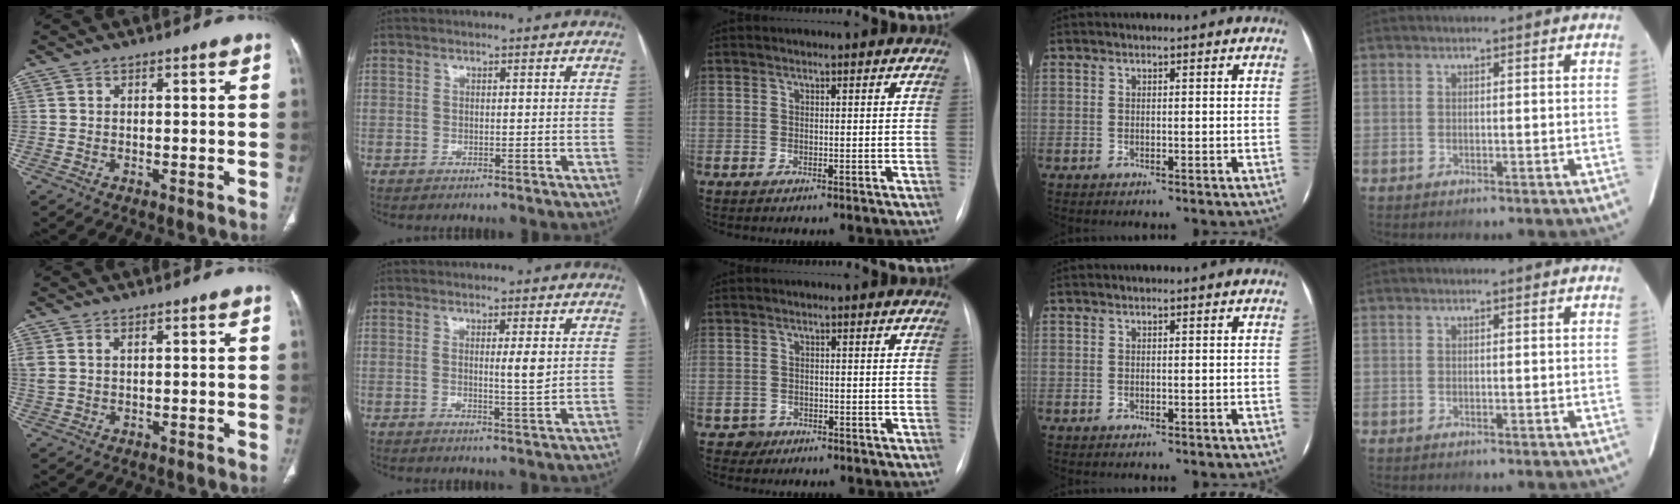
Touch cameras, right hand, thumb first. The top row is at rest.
{"thumb": {"total": 3.5, "force": [1.1, 2.1, 2.5], "torque": [-0.078, 0.013, 0.032]}, "index": {"total": 3.1, "force": [0.7, 0.2, 3.0], "torque": [-0.048, -0.005, 0.010]}, "middle": {"total": 1.9, "force": [-1.2, 1.4, -0.4], "torque": [0.008, 0.008, -0.022]}}